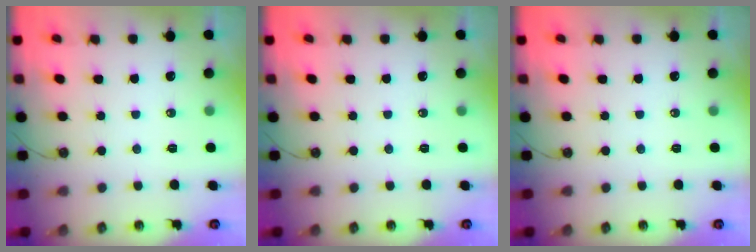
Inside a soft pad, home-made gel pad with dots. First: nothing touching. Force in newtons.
{"total": 0.0}
{"total": 0.0}